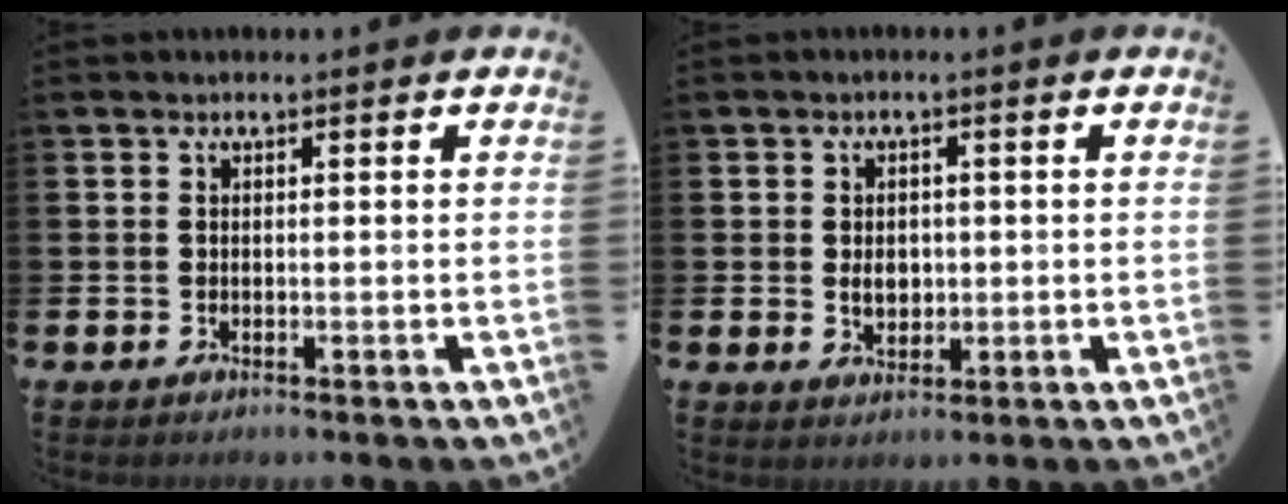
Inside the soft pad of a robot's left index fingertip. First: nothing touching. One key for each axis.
{"total": 2.8, "fx": 0.1, "fy": 2.2, "fz": 1.7, "tx": -0.017, "ty": 0.001, "tz": -0.005}